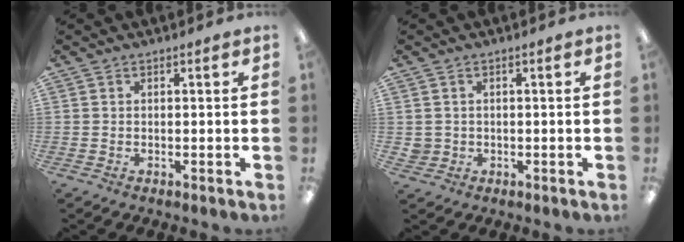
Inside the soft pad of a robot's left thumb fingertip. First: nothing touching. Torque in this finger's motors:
{"motor_torque": [-0.32, 0.04, -0.22, 0.10, 0.00]}